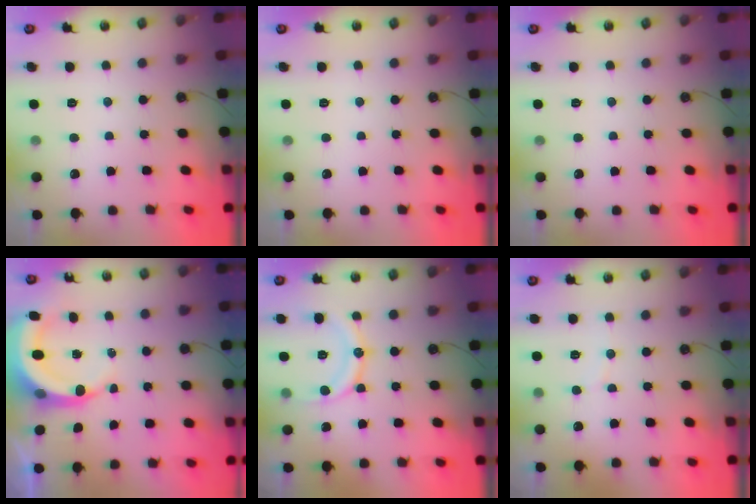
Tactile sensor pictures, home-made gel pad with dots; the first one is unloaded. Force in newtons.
{"total": 0.0}
{"total": 0.0}
{"total": 6.7, "press": 6.7, "slide": 1.0}
{"total": 11.1, "press": 11.1, "slide": 0.5}
{"total": 3.4, "press": 3.4, "slide": 0.2}